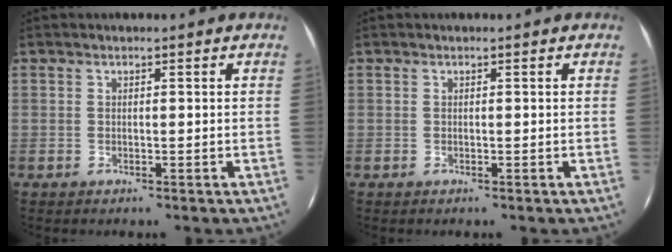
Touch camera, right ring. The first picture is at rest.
{"total": 0.0}